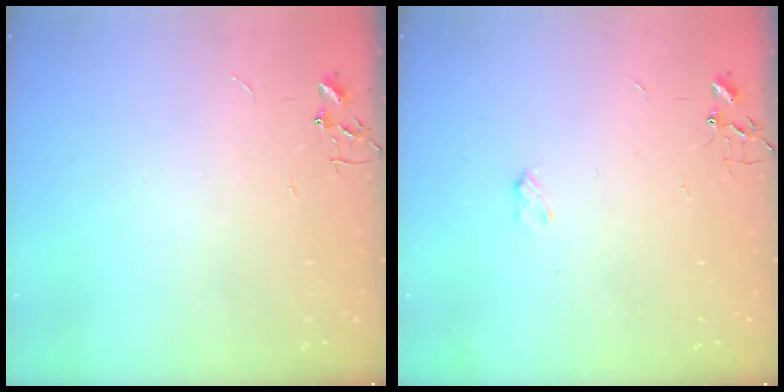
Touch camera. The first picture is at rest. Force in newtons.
{"total": 2.5, "press": 2.4, "slide": 0.4}